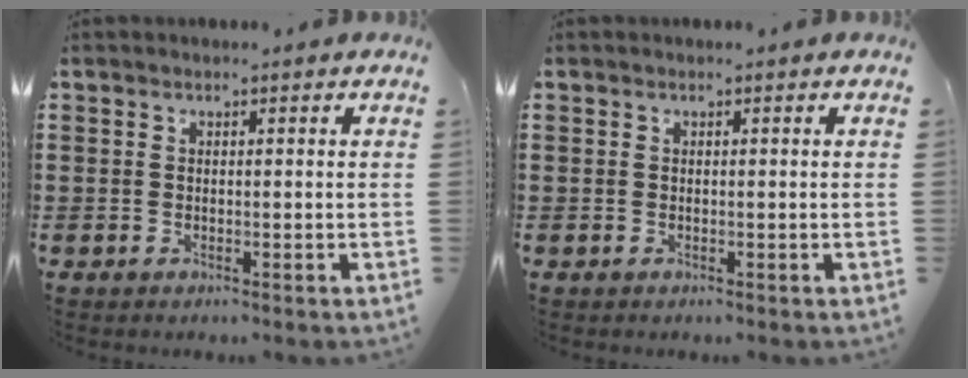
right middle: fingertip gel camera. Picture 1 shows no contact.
{"total": 0.0}